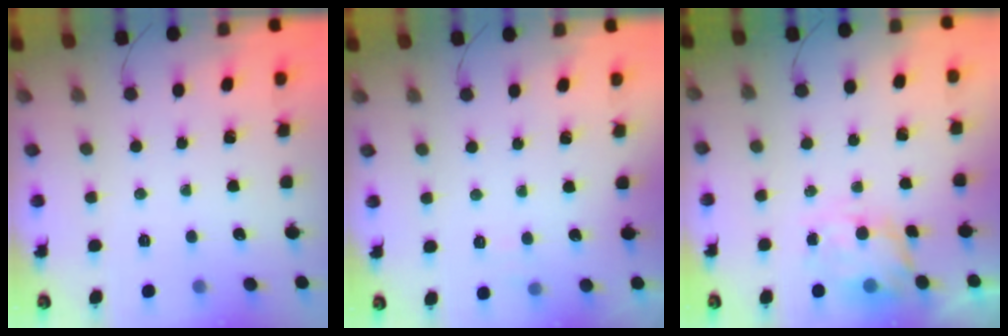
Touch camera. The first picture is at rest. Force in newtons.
{"total": 3.1, "press": 2.5, "slide": 1.8}
{"total": 5.1, "press": 5.0, "slide": 1.3}